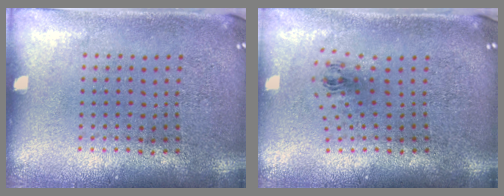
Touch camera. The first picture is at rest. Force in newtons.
{"total": 1.1, "press": 0.5, "slide": 1.0}